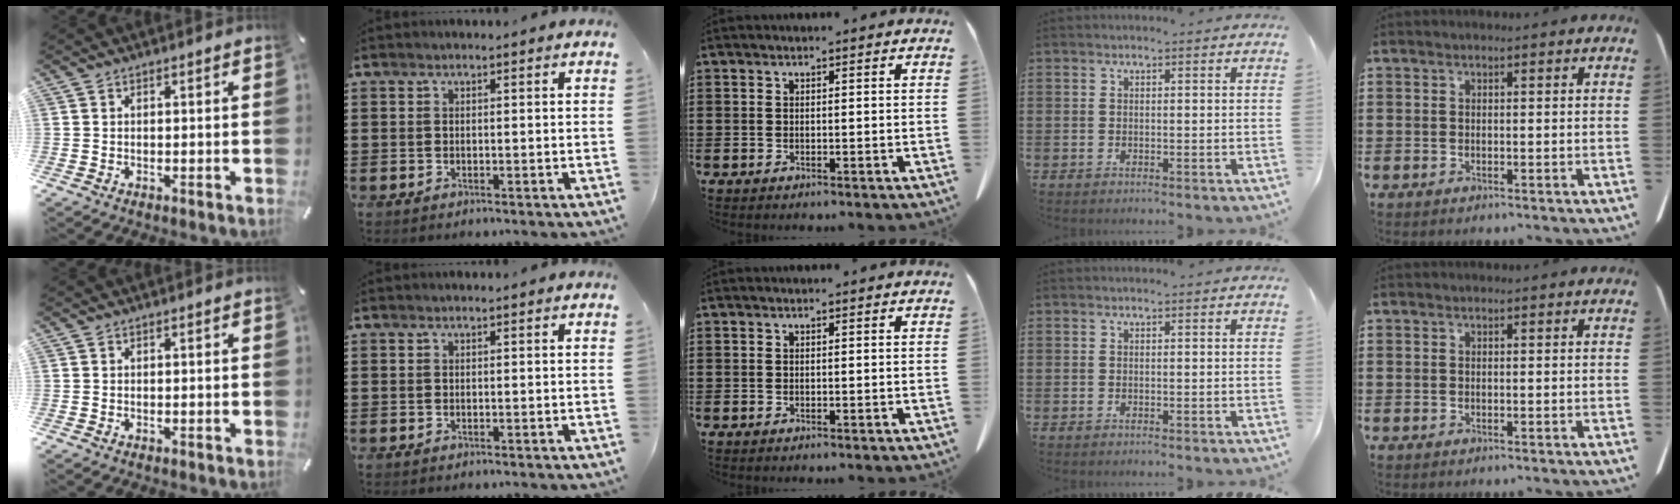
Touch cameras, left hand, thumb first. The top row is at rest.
{}